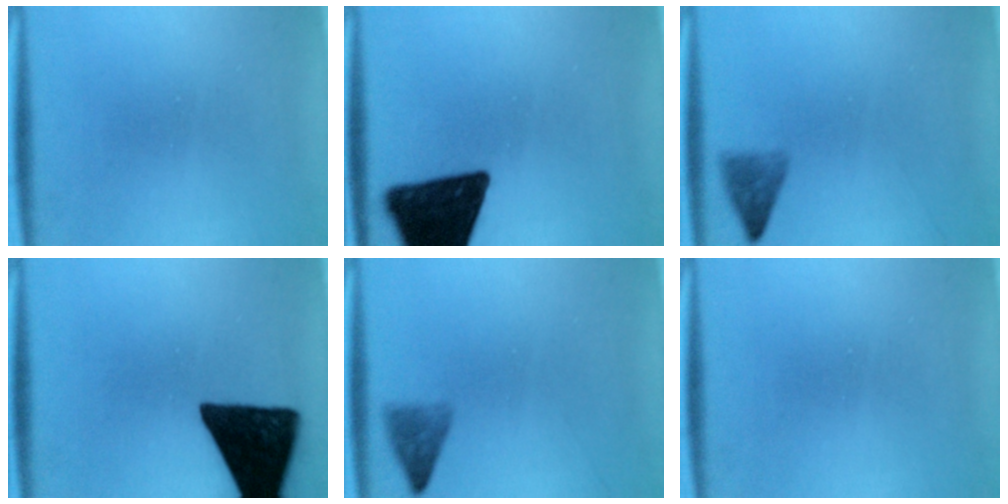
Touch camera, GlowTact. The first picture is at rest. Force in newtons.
{"total": 16.3}
{"total": 2.0}
{"total": 15.9}
{"total": 2.0}
{"total": 0.0}